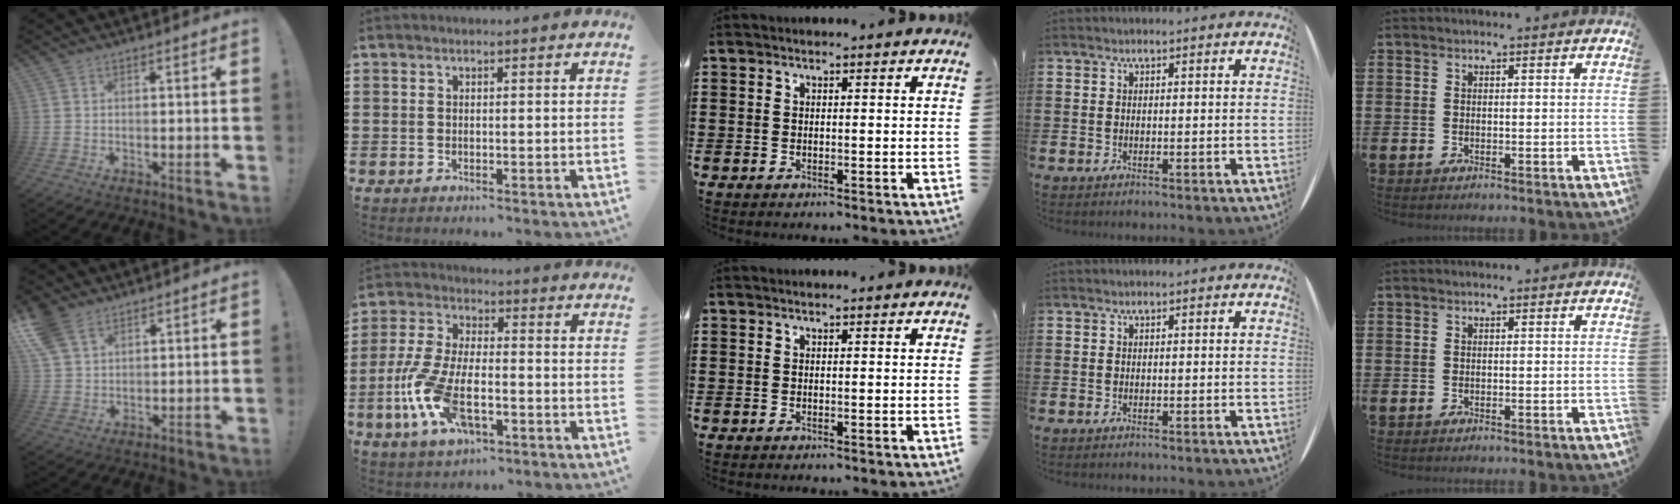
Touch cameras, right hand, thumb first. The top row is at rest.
{"thumb": {"total": 9.3, "force": [5.8, 5.7, 4.4], "torque": [-0.093, -0.019, 0.117]}, "index": {"total": 10.8, "force": [-3.7, 4.9, 8.9], "torque": [-0.219, -0.009, -0.073]}}